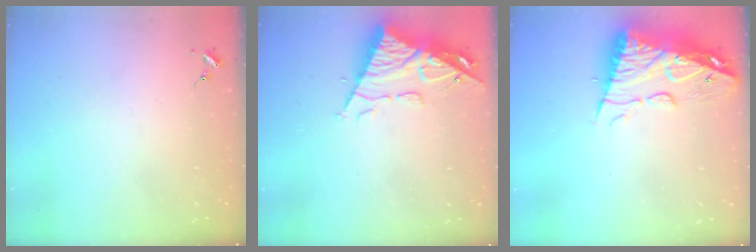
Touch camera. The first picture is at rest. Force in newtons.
{"total": 13.0, "press": 12.9, "slide": 1.4}
{"total": 14.9, "press": 14.8, "slide": 1.2}